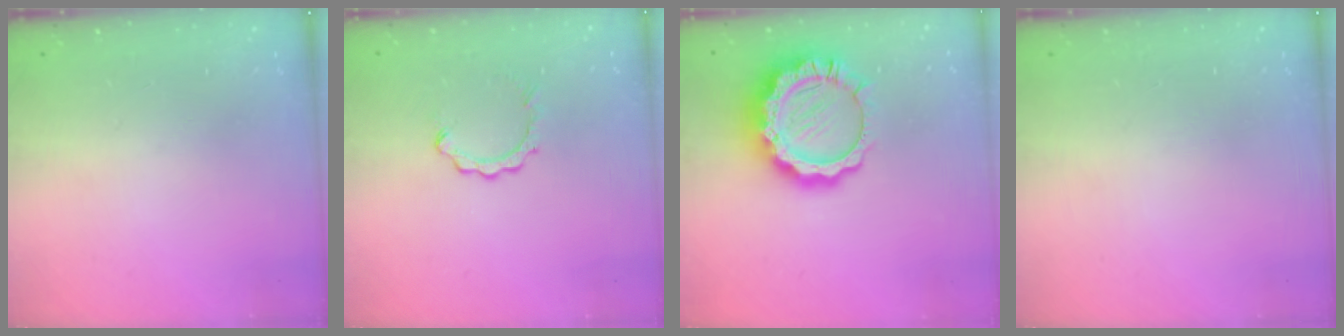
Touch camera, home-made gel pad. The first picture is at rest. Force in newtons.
{"total": 2.5, "press": 2.4, "slide": 0.4}
{"total": 14.8, "press": 14.7, "slide": 1.2}
{"total": 0.0}